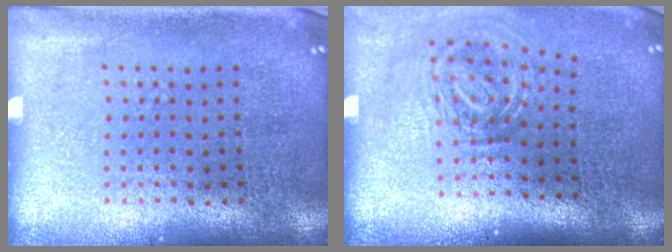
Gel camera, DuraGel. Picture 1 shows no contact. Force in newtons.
{"total": 1.9, "press": 1.2, "slide": 1.4}